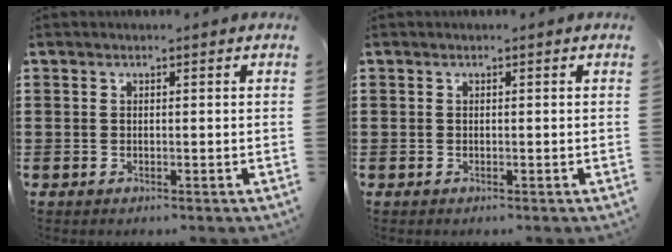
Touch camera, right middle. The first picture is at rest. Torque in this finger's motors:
{"motor_torque": [-0.15, -0.01, 0.02, -0.01]}